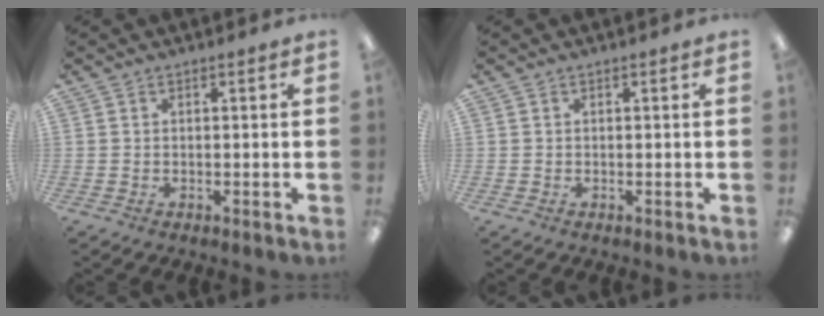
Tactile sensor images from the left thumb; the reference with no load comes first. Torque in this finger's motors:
{"motor_torque": [-0.02, 0.05, -0.11, 0.01, 0.04]}